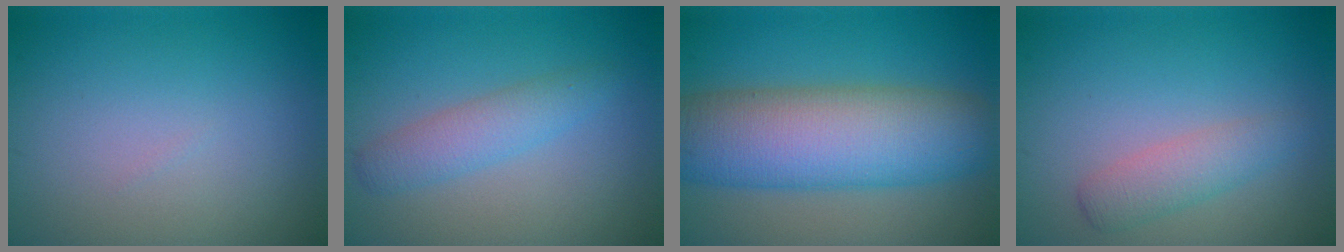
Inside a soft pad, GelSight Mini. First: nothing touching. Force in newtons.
{"total": 2.8, "press": 2.8, "slide": 0.1}
{"total": 10.7, "press": 10.6, "slide": 0.7}
{"total": 2.5, "press": 2.5, "slide": 0.0}